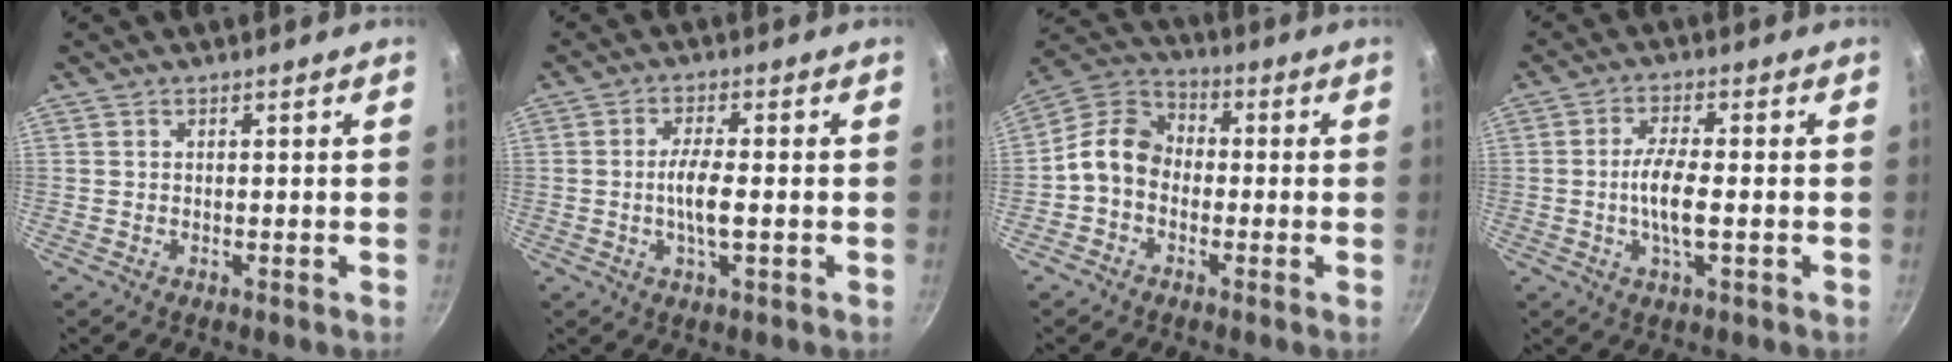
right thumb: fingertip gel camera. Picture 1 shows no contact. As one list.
[{"total": 5.5, "force": [-0.8, 1.4, 5.2], "torque": [-0.107, 0.004, -0.018]}, {"total": 9.0, "force": [-1.7, 7.2, 5.2], "torque": [-0.069, 0.038, -0.057]}, {"total": 6.8, "force": [-1.0, 1.9, 6.5], "torque": [-0.134, 0.006, -0.025]}]